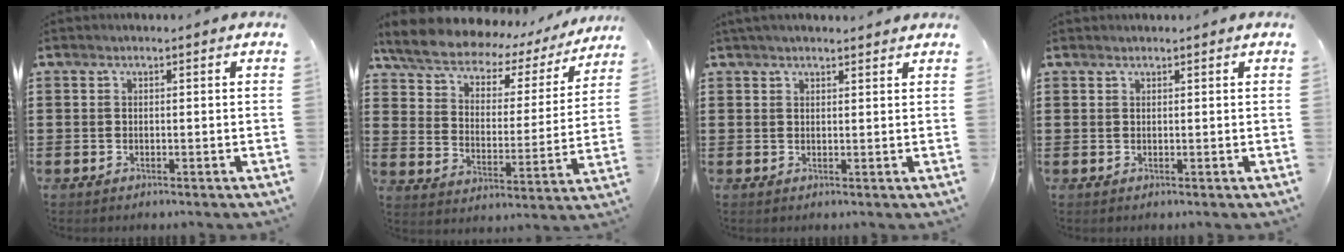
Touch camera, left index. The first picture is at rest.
{"total": 6.3, "force": [5.4, 2.1, 2.6], "torque": [-0.076, -0.035, 0.089]}
{"total": 1.7, "force": [1.6, 0.4, 0.6], "torque": [-0.015, 0.003, 0.031]}
{"total": 0.6, "force": [0.6, 0.0, 0.1], "torque": [-0.004, 0.000, 0.012]}